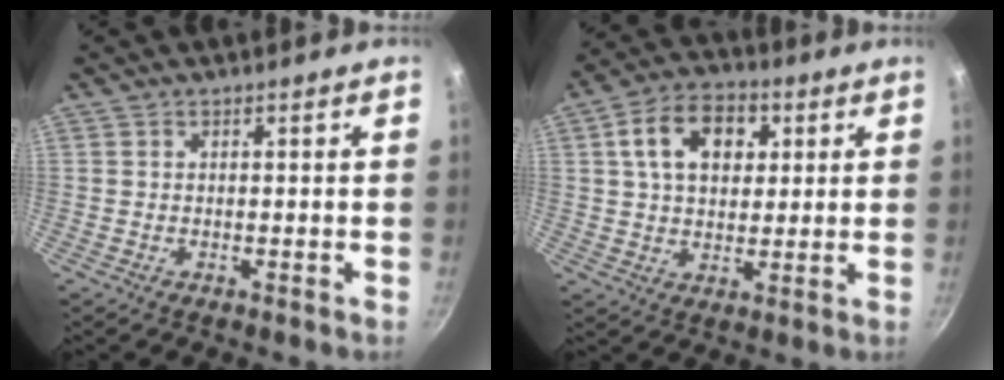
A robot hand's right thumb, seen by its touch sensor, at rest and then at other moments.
{"total": 11.7, "force": [3.4, 8.1, 7.8], "torque": [-0.104, 0.007, 0.046]}